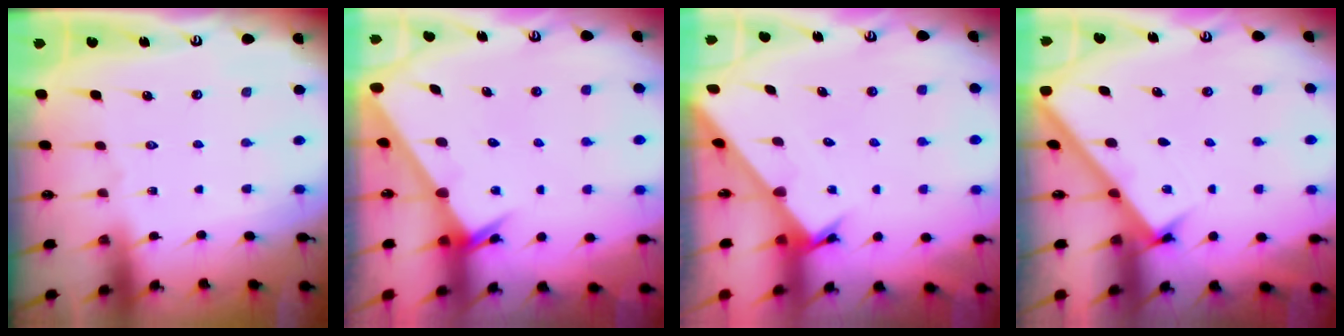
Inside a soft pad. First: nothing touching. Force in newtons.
{"total": 2.5, "press": 2.5, "slide": 0.1}
{"total": 2.4, "press": 2.4, "slide": 0.0}
{"total": 2.5, "press": 2.5, "slide": 0.3}